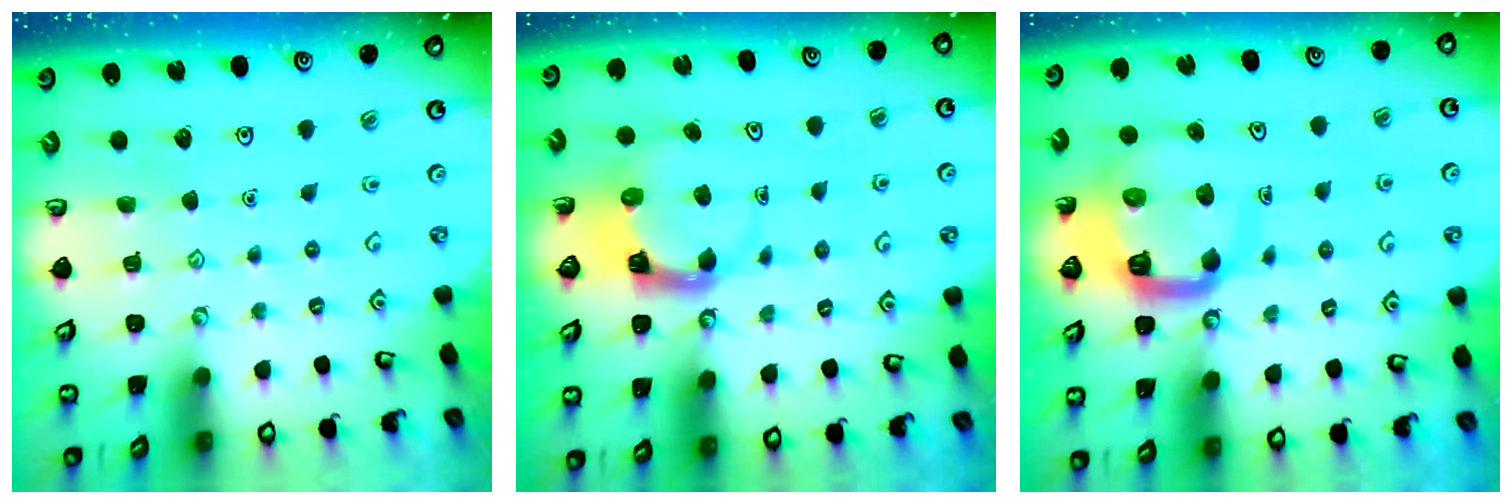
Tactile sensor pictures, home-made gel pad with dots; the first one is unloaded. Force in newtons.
{"total": 4.0, "press": 4.0, "slide": 0.4}
{"total": 10.2, "press": 10.1, "slide": 1.4}